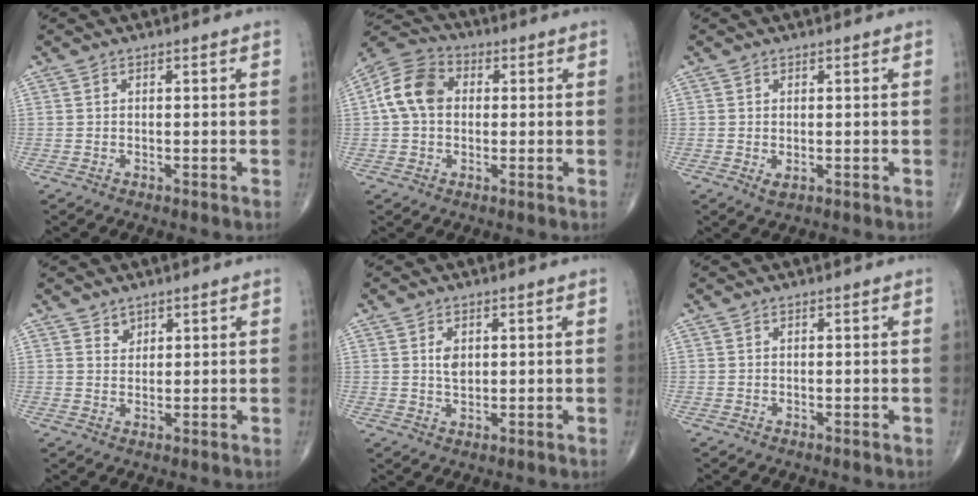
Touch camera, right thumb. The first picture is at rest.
{"total": 9.9, "force": [0.9, 7.4, 6.5], "torque": [-0.118, 0.027, 0.005]}
{"total": 1.5, "force": [-0.3, 0.7, 1.2], "torque": [-0.020, -0.004, -0.001]}
{"total": 1.9, "force": [1.4, 1.2, 0.2], "torque": [0.012, -0.010, 0.021]}
{"total": 3.1, "force": [0.8, 2.0, 2.2], "torque": [-0.030, -0.005, 0.015]}
{"total": 0.0}